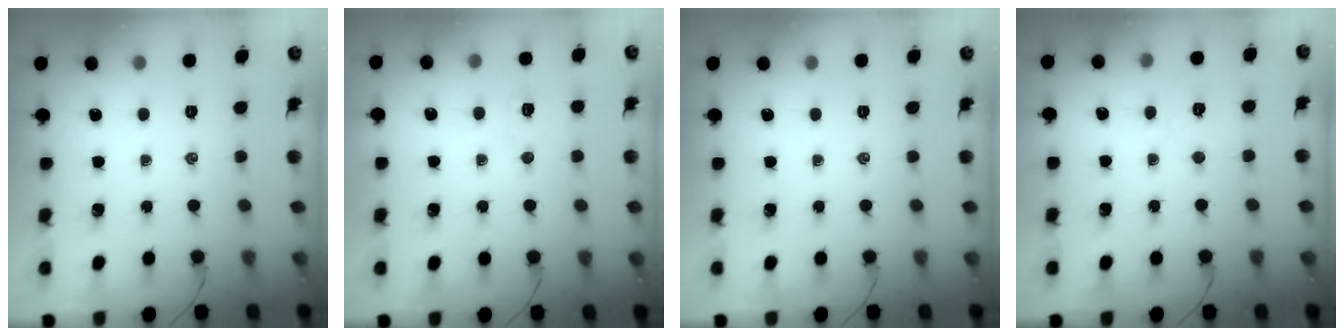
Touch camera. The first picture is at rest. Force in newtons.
{"total": 5.1, "press": 5.1, "slide": 0.8}
{"total": 0.0}
{"total": 4.8, "press": 4.7, "slide": 1.0}